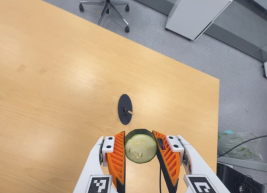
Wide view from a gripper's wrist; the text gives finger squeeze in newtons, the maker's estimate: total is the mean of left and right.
{"total": 9.5, "left": 8.8, "right": 10.2}